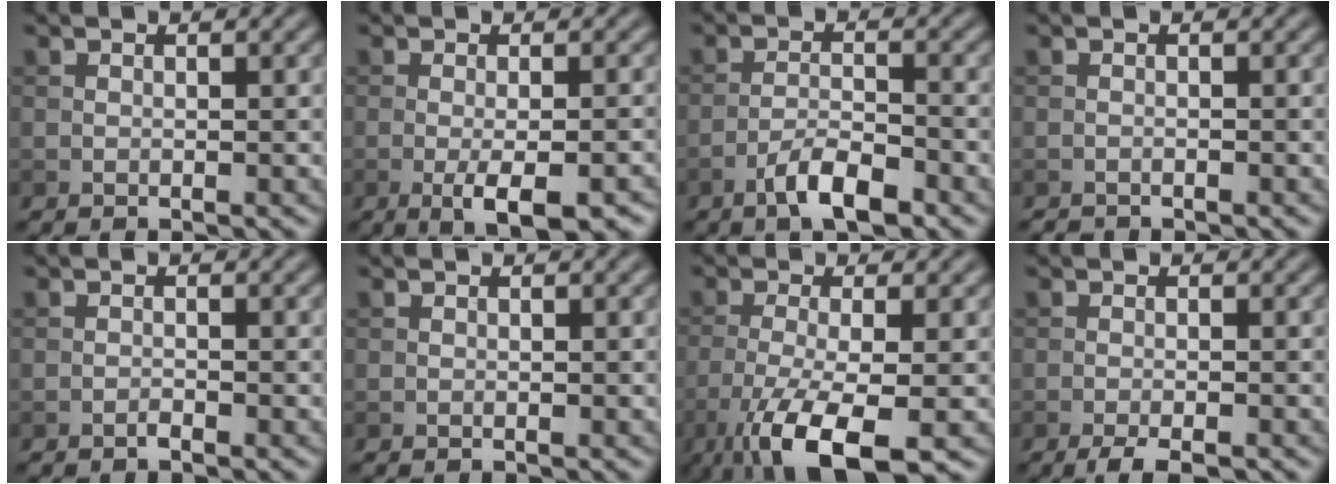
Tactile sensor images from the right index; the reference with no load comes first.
{"total": 4.9, "force": [-2.1, 1.3, 4.2], "torque": [-0.072, -0.006, -0.027]}
{"total": 4.2, "force": [-2.7, 1.2, 3.0], "torque": [-0.055, 0.007, -0.052]}
{"total": 1.0, "force": [-0.9, 0.1, 0.0], "torque": [0.003, -0.004, -0.018]}
{"total": 0.6, "force": [-0.5, 0.1, 0.3], "torque": [-0.004, 0.003, -0.011]}
{"total": 0.0}
{"total": 8.5, "force": [-4.5, 2.4, 6.8], "torque": [-0.136, -0.015, -0.083]}
{"total": 2.7, "force": [-2.0, 0.5, 1.8], "torque": [-0.033, -0.001, -0.036]}